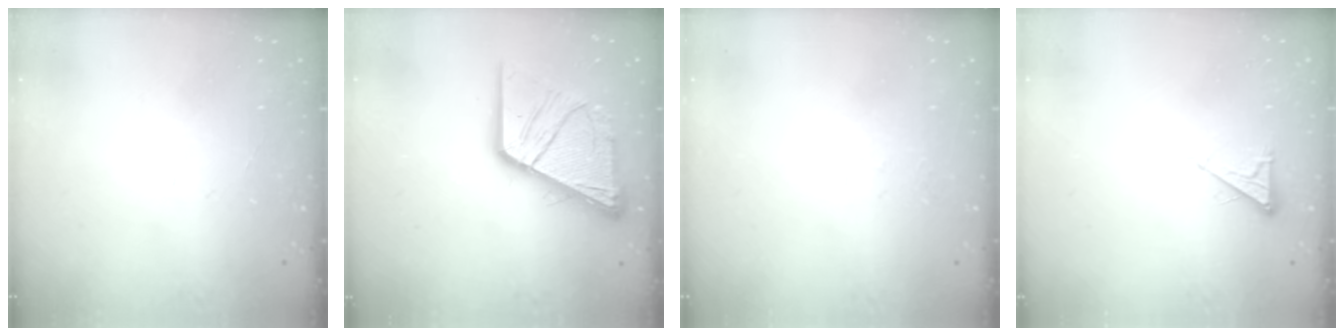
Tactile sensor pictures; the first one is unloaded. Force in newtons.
{"total": 18.9, "press": 18.7, "slide": 2.1}
{"total": 2.7, "press": 2.7, "slide": 0.4}
{"total": 3.5, "press": 3.5, "slide": 0.5}